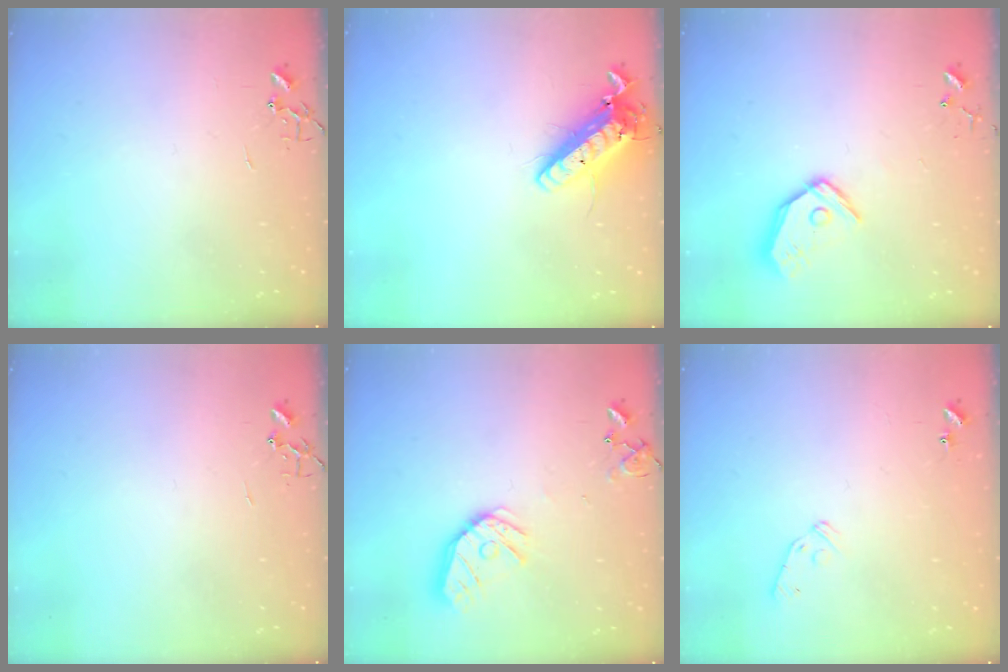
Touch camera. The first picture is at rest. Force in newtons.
{"total": 15.3, "press": 15.1, "slide": 2.8}
{"total": 12.4, "press": 12.2, "slide": 1.9}
{"total": 0.0}
{"total": 14.4, "press": 14.3, "slide": 1.9}
{"total": 8.0, "press": 7.9, "slide": 0.7}